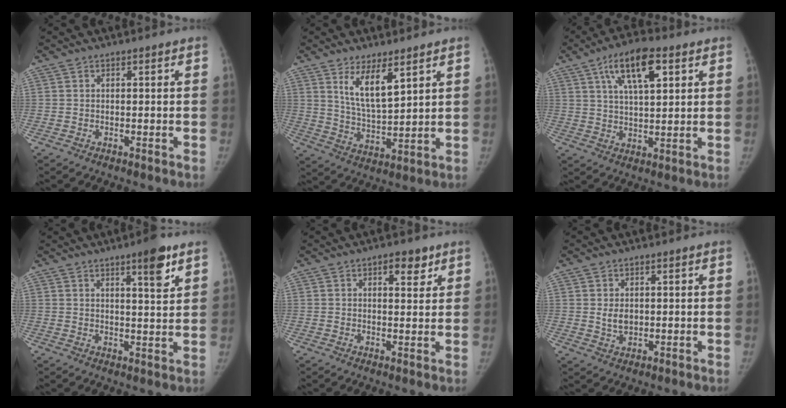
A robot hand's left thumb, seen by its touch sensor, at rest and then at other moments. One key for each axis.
{"total": 8.6, "fx": 4.9, "fy": 2.7, "fz": 6.6, "tx": -0.106, "ty": -0.044, "tz": 0.100}
{"total": 11.5, "fx": 5.2, "fy": 4.4, "fz": 9.3, "tx": -0.145, "ty": -0.010, "tz": 0.090}
{"total": 6.7, "fx": 4.0, "fy": 1.3, "fz": 5.2, "tx": -0.067, "ty": -0.024, "tz": 0.057}
{"total": 4.4, "fx": 2.5, "fy": 2.1, "fz": 2.9, "tx": -0.020, "ty": -0.011, "tz": 0.033}
{"total": 2.8, "fx": 0.4, "fy": 2.0, "fz": 1.9, "tx": -0.025, "ty": -0.007, "tz": 0.013}